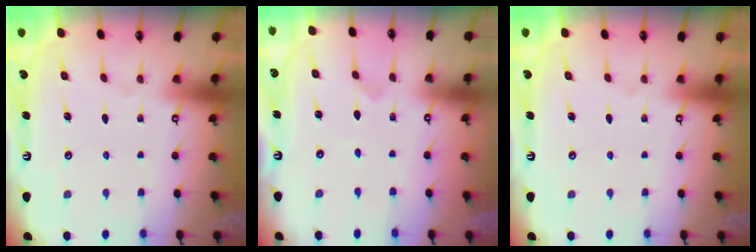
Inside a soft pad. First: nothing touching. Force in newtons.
{"total": 0.0}
{"total": 0.0}